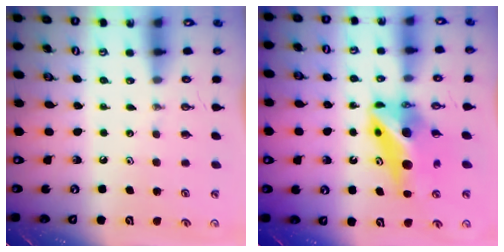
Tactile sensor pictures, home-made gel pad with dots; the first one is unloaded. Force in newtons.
{"total": 12.2, "press": 12.1, "slide": 1.1}